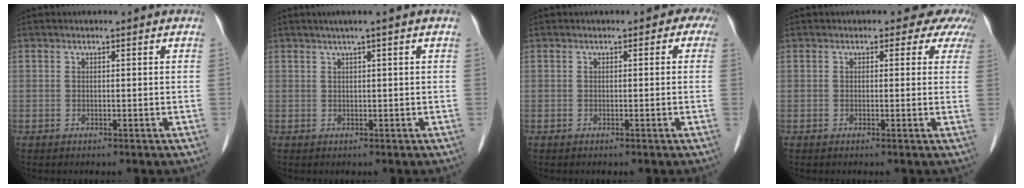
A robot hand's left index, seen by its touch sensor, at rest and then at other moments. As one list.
[{"total": 1.7, "force": [1.0, -0.4, 1.4], "torque": [-0.028, 0.007, 0.021]}, {"total": 1.9, "force": [0.0, 1.5, 1.1], "torque": [0.005, 0.011, -0.014]}, {"total": 4.9, "force": [3.9, 2.8, 0.9], "torque": [0.014, 0.001, 0.014]}]